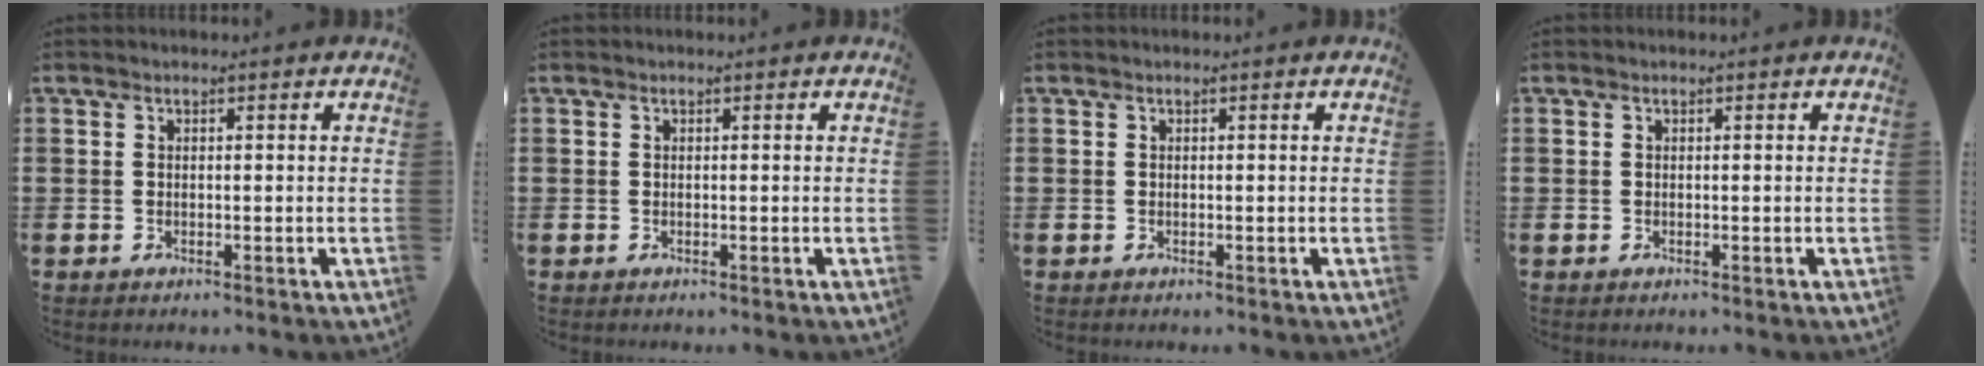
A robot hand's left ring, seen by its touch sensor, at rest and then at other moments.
{"total": 0.0}
{"total": 0.0}
{"total": 0.0}